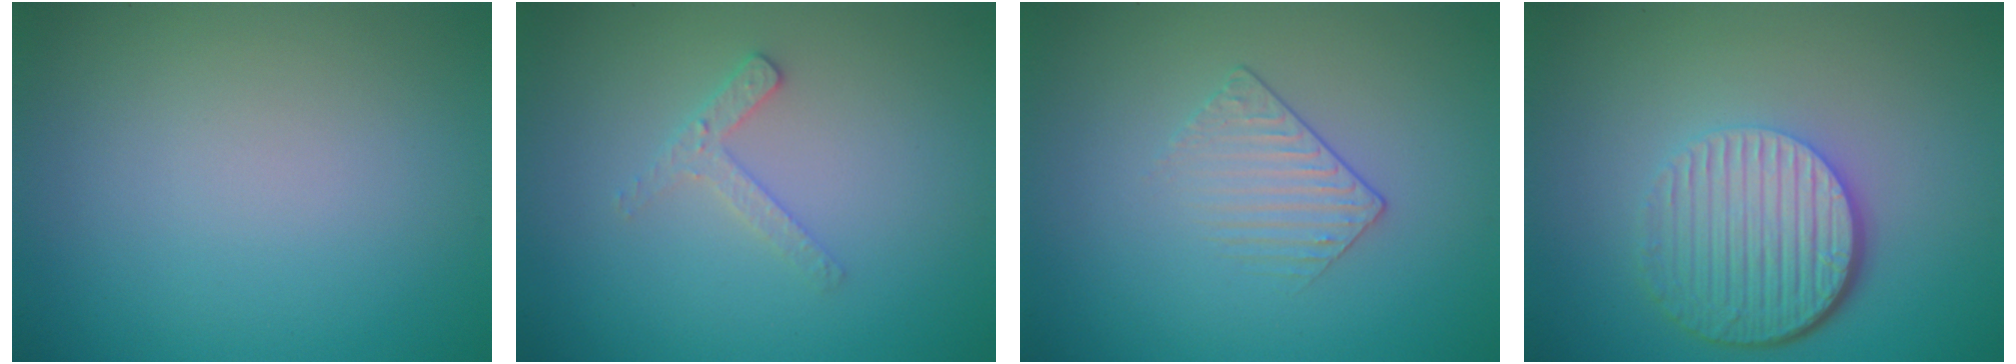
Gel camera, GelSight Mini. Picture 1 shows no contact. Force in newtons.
{"total": 1.7, "press": 1.7, "slide": 0.3}
{"total": 1.4, "press": 0.9, "slide": 1.1}
{"total": 6.0, "press": 4.2, "slide": 4.2}